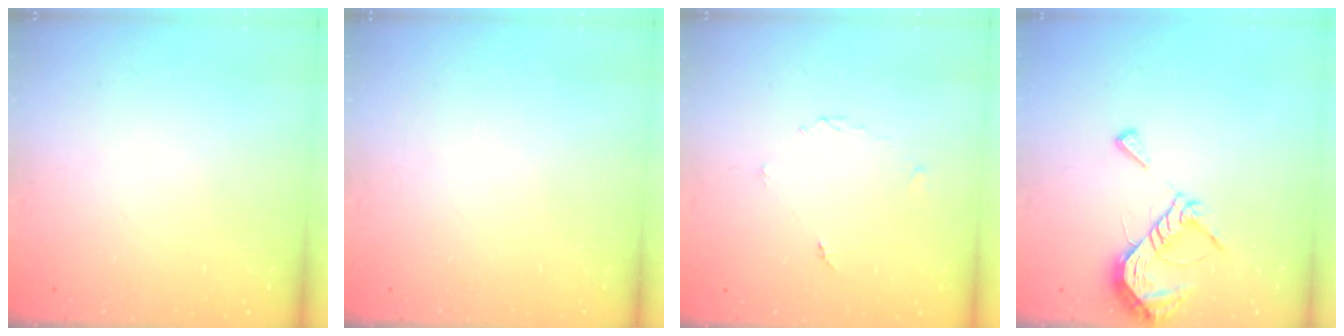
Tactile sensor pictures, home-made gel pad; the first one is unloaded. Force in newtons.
{"total": 0.0}
{"total": 3.6, "press": 3.6, "slide": 0.4}
{"total": 9.4, "press": 9.4, "slide": 0.2}